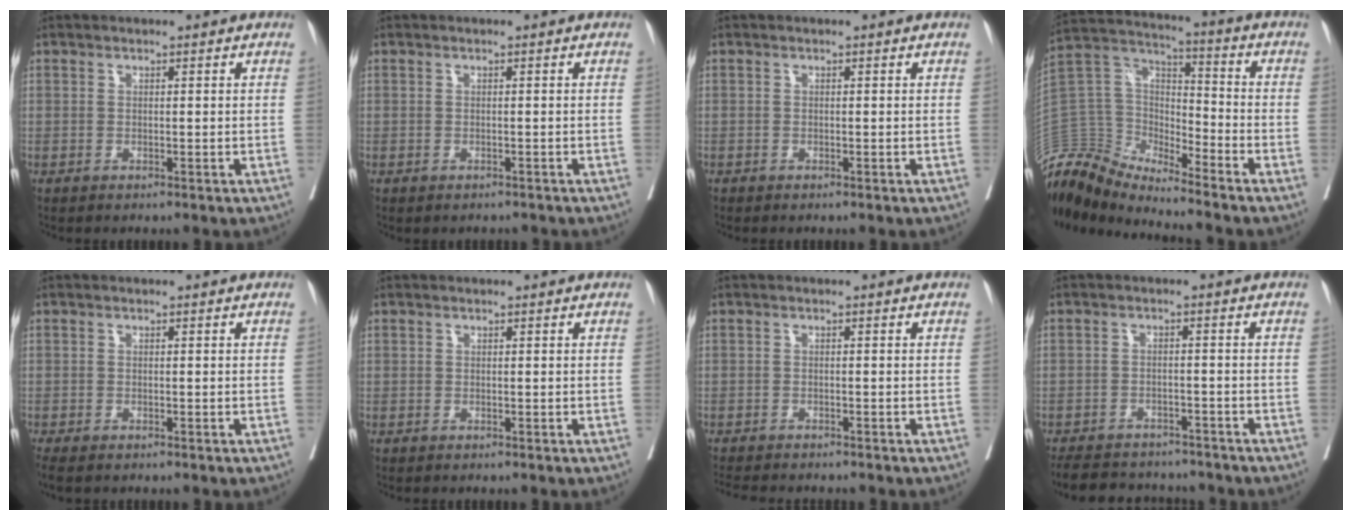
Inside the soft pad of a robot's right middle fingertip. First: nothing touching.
{"total": 1.1, "force": [-1.0, 0.5, 0.1], "torque": [-0.005, 0.000, -0.015]}
{"total": 0.0}
{"total": 10.6, "force": [-10.5, 1.0, -0.1], "torque": [-0.001, 0.063, -0.212]}
{"total": 3.0, "force": [-2.5, 0.9, 1.5], "torque": [-0.023, -0.010, -0.037]}
{"total": 0.0}
{"total": 6.7, "force": [-6.1, 1.3, 2.6], "torque": [-0.035, -0.007, -0.090]}
{"total": 11.2, "force": [-10.2, 3.6, 3.0], "torque": [-0.053, 0.005, -0.137]}